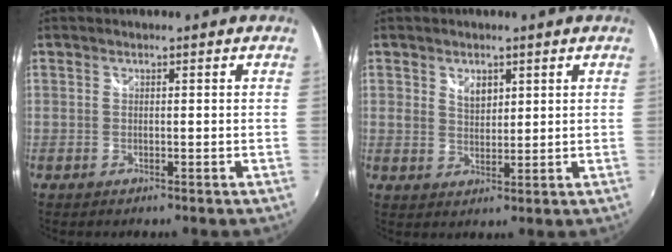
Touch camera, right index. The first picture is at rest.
{"total": 3.7, "force": [1.9, 2.5, 2.0], "torque": [-0.027, 0.001, 0.033]}